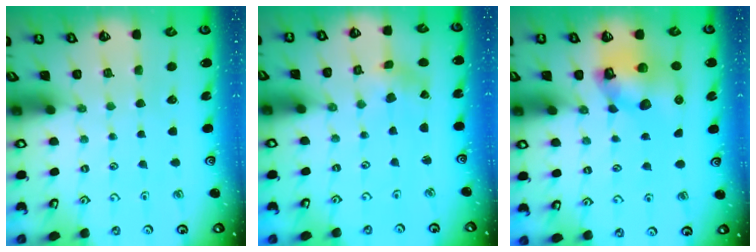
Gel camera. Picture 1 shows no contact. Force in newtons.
{"total": 2.2, "press": 2.1, "slide": 0.6}
{"total": 11.2, "press": 11.1, "slide": 1.7}